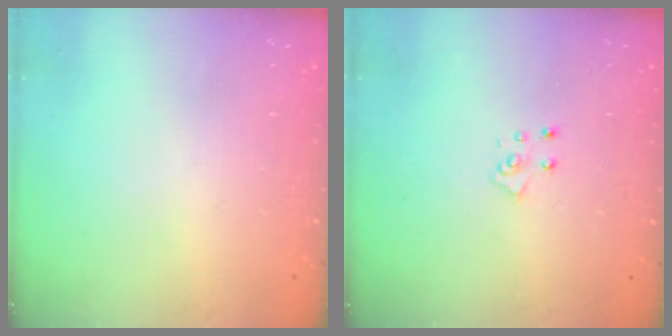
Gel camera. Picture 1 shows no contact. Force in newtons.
{"total": 4.9, "press": 4.8, "slide": 0.4}